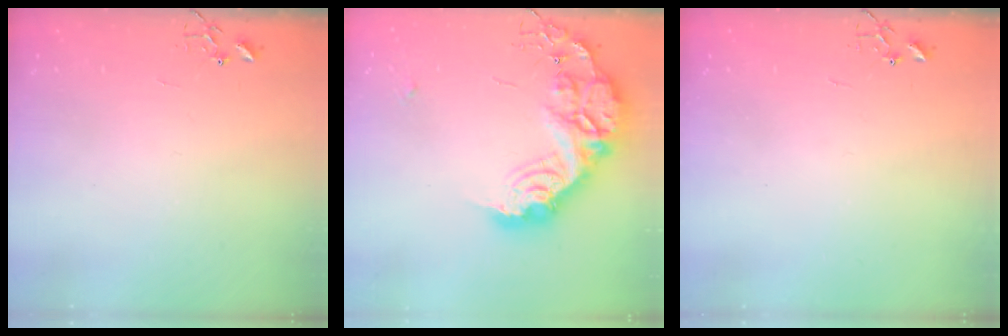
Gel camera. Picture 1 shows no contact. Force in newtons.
{"total": 24.7, "press": 24.6, "slide": 2.0}
{"total": 0.0}